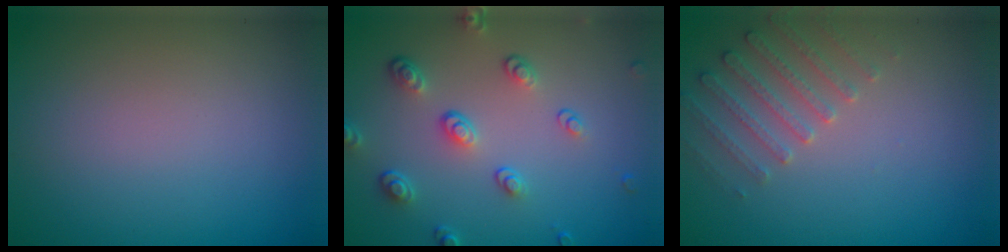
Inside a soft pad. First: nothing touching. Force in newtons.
{"total": 3.9, "press": 3.0, "slide": 2.5}
{"total": 2.6, "press": 2.6, "slide": 0.6}